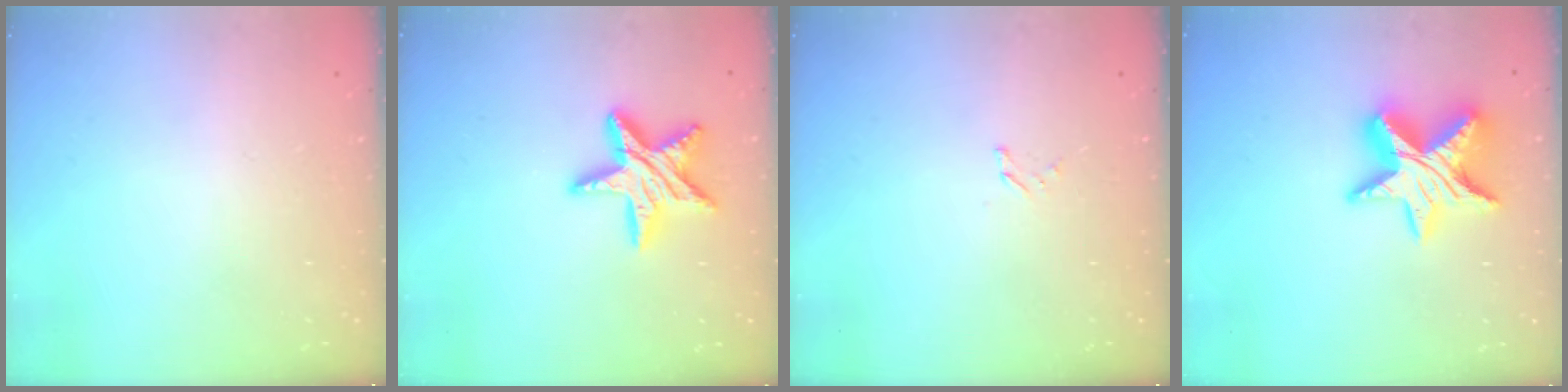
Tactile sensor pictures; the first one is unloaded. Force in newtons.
{"total": 13.3, "press": 13.3, "slide": 0.6}
{"total": 1.3, "press": 1.2, "slide": 0.1}
{"total": 14.5, "press": 14.4, "slide": 1.0}